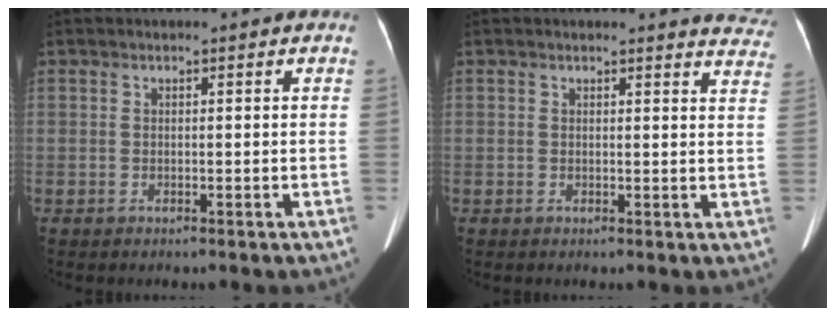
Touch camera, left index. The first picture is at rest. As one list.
[{"total": 6.0, "force": [6.0, 0.8, 0.1], "torque": [0.022, -0.043, 0.028]}]